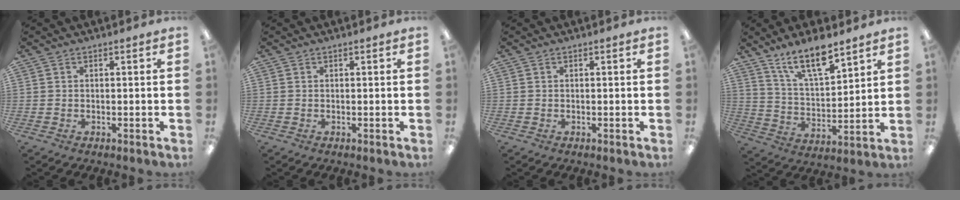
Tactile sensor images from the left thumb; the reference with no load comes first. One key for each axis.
{"total": 0.0}
{"total": 0.0}
{"total": 12.7, "fx": 10.1, "fy": 3.6, "fz": 6.8, "tx": -0.125, "ty": -0.055, "tz": 0.178}